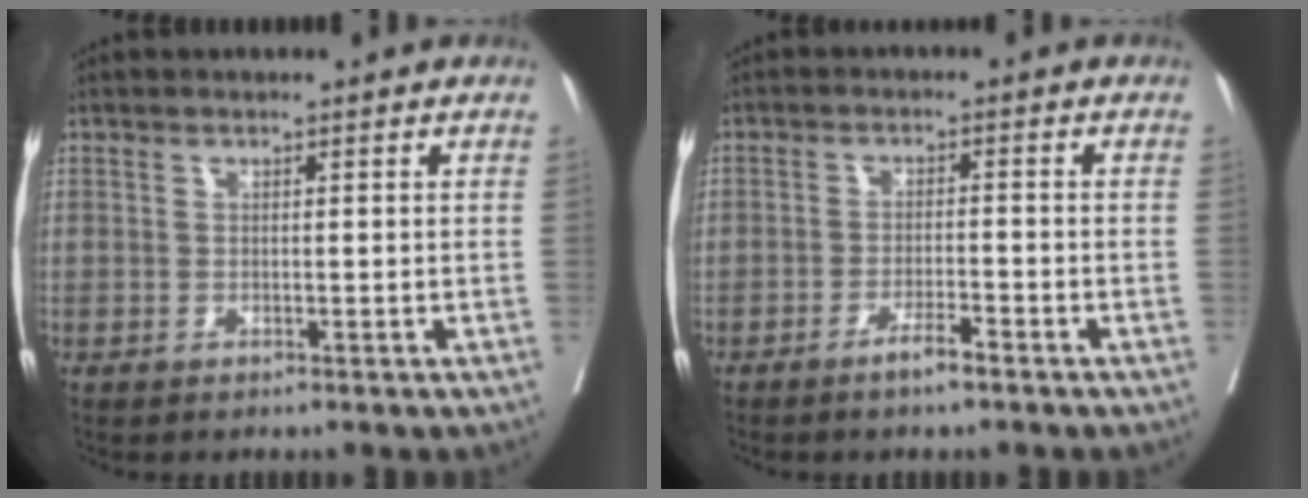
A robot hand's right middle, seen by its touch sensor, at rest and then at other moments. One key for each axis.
{"total": 3.1, "fx": -2.3, "fy": 0.0, "fz": 2.1, "tx": -0.041, "ty": -0.003, "tz": -0.041}